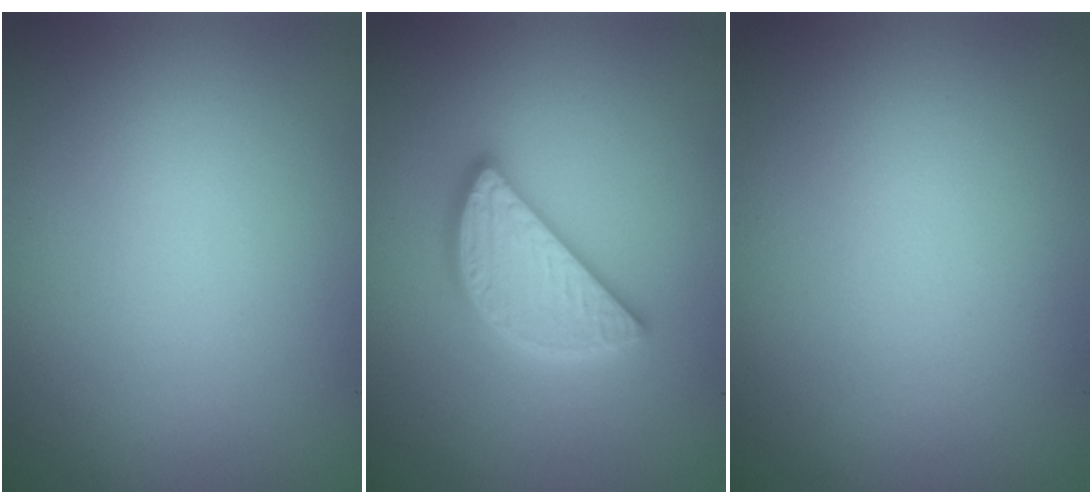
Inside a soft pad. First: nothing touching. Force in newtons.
{"total": 4.7, "press": 4.6, "slide": 0.3}
{"total": 0.0}